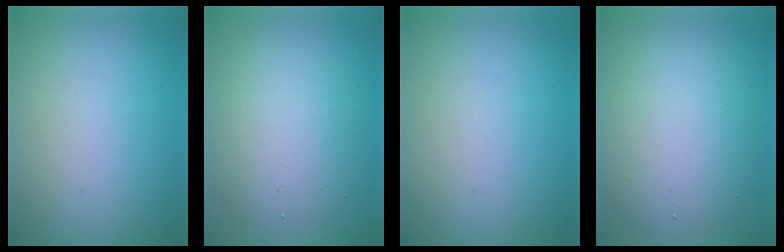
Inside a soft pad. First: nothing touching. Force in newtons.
{"total": 5.8, "press": 5.8, "slide": 0.2}
{"total": 0.0}
{"total": 6.7, "press": 6.7, "slide": 0.3}